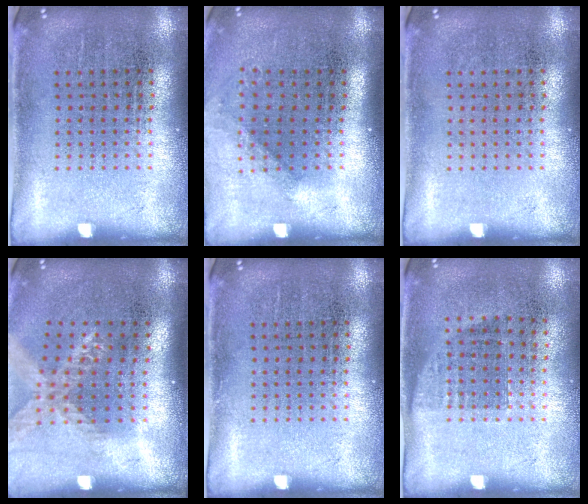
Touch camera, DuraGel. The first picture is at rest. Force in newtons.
{"total": 1.3, "press": 0.9, "slide": 0.8}
{"total": 0.0}
{"total": 1.6, "press": 1.4, "slide": 0.9}
{"total": 0.0}
{"total": 0.7, "press": 0.6, "slide": 0.3}